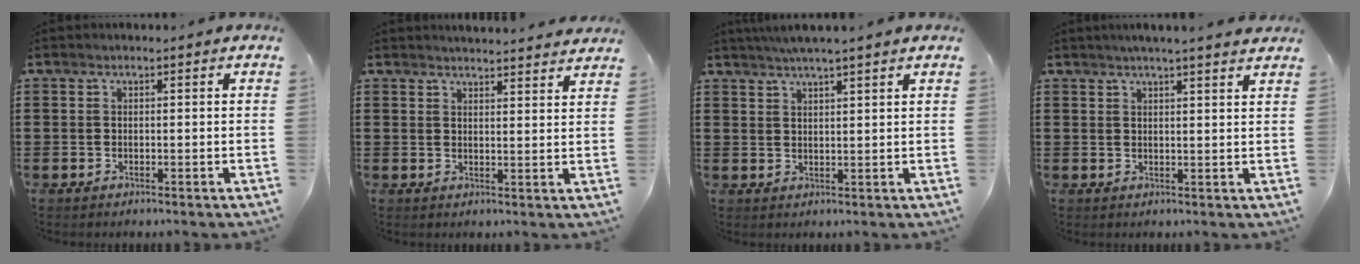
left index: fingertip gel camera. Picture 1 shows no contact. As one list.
[{"total": 2.7, "force": [2.7, -0.3, -0.1], "torque": [-0.007, -0.013, 0.051]}, {"total": 2.7, "force": [2.5, -0.7, 0.9], "torque": [-0.023, -0.003, 0.045]}, {"total": 2.6, "force": [2.3, -0.4, 0.9], "torque": [-0.024, -0.003, 0.043]}]